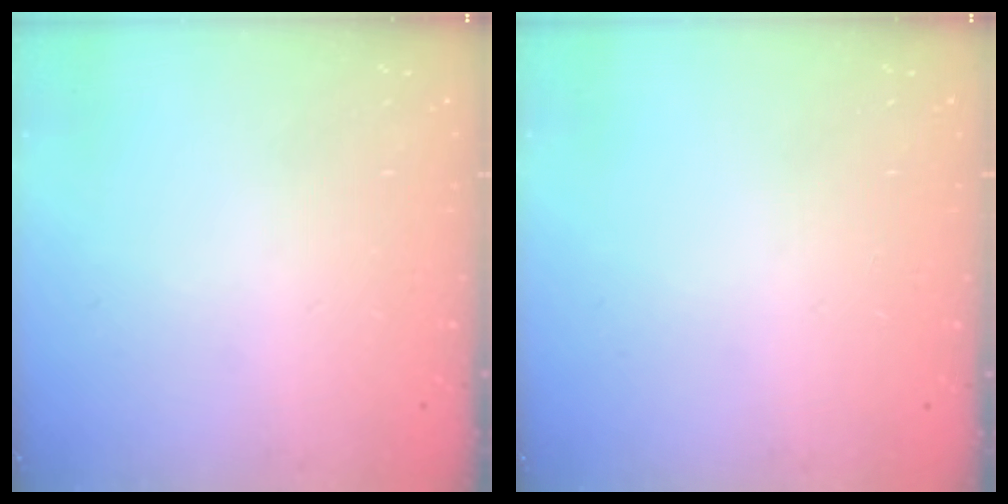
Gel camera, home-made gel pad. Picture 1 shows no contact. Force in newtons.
{"total": 0.0}